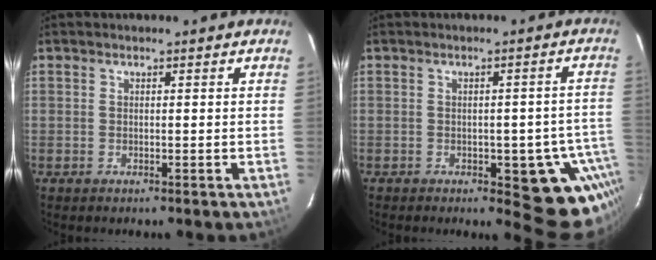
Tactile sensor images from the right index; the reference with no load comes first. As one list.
[{"total": 10.2, "force": [-5.8, 5.4, 6.4], "torque": [-0.048, 0.013, -0.066]}]